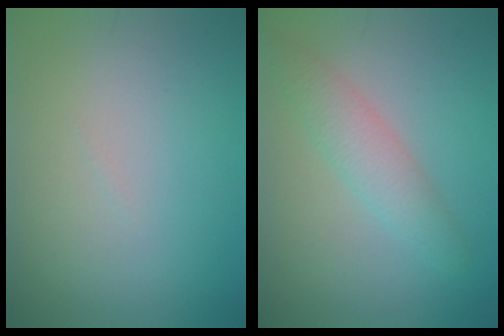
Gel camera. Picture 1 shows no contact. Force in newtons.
{"total": 2.9, "press": 2.9, "slide": 0.1}